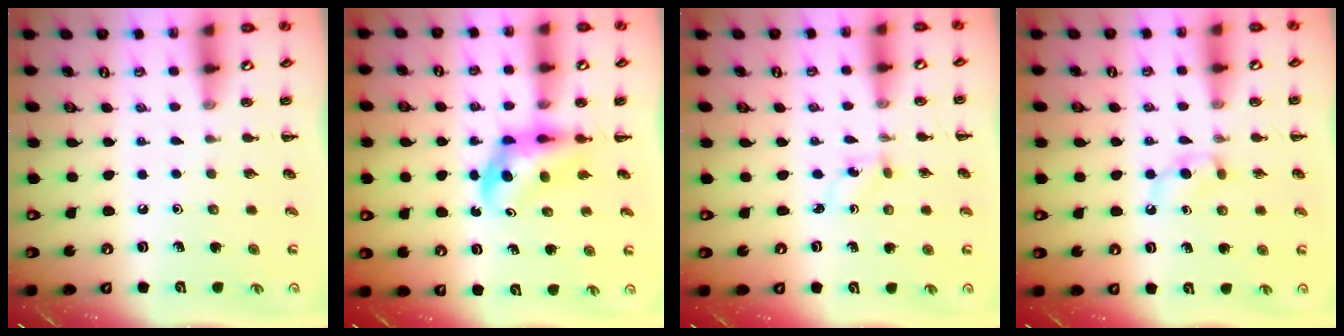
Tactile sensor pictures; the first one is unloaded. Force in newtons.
{"total": 5.5, "press": 5.3, "slide": 1.5}
{"total": 1.5, "press": 1.4, "slide": 0.6}
{"total": 3.9, "press": 3.6, "slide": 1.4}